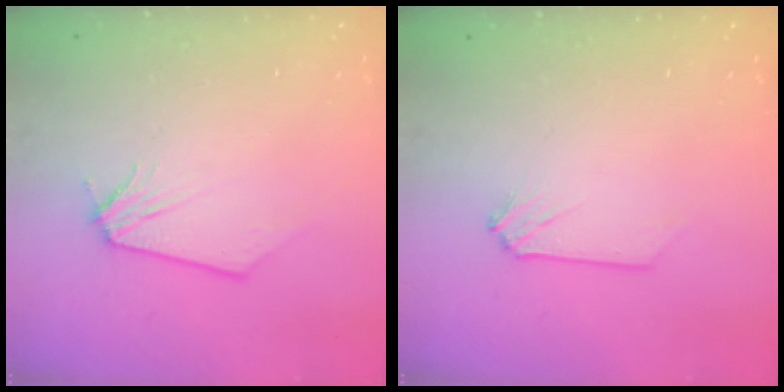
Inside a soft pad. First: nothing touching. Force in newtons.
{"total": 0.0}